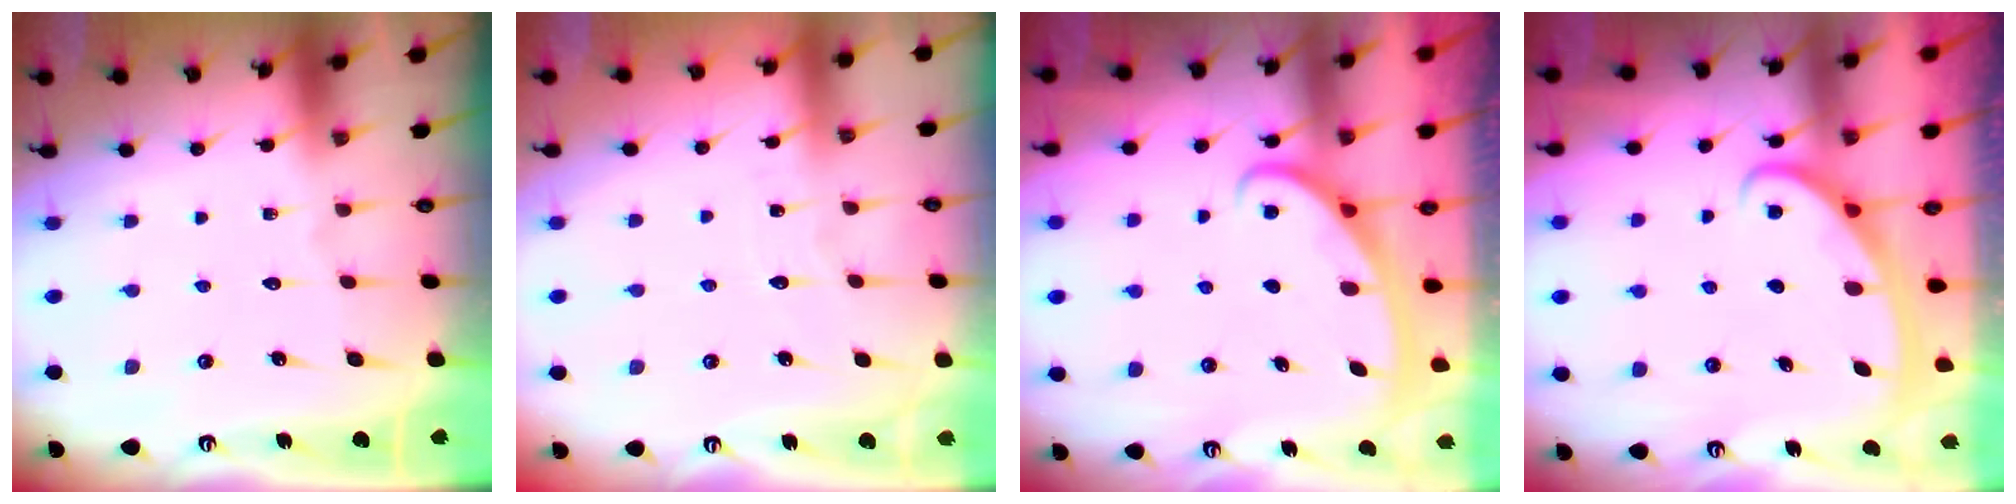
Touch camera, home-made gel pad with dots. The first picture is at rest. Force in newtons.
{"total": 2.9, "press": 2.9, "slide": 0.2}
{"total": 2.8, "press": 2.8, "slide": 0.4}
{"total": 2.9, "press": 2.9, "slide": 0.3}